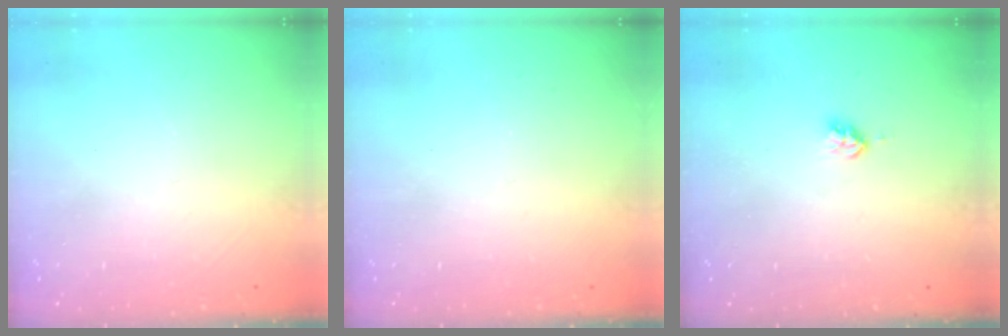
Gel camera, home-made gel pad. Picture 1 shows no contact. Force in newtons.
{"total": 0.0}
{"total": 2.8, "press": 2.8, "slide": 0.3}